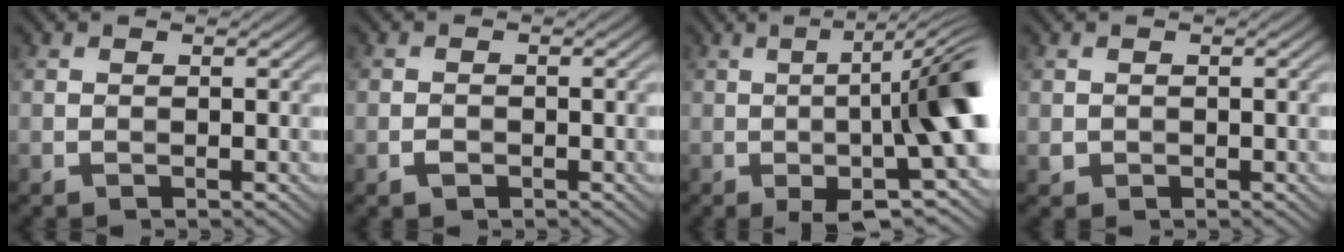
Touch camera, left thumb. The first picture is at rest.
{"total": 1.2, "force": [-0.7, 0.7, 0.6], "torque": [-0.012, -0.002, -0.014]}
{"total": 14.5, "force": [-1.8, 3.5, 14.0], "torque": [-0.166, 0.011, -0.024]}
{"total": 0.9, "force": [-0.1, 0.8, 0.3], "torque": [-0.010, -0.004, 0.002]}